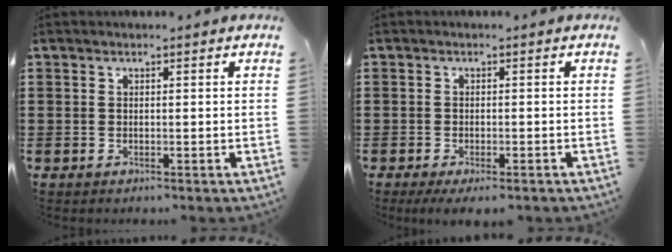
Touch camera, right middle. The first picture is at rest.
{"total": 1.5, "force": [-1.1, 0.2, 1.0], "torque": [-0.017, -0.001, -0.020]}